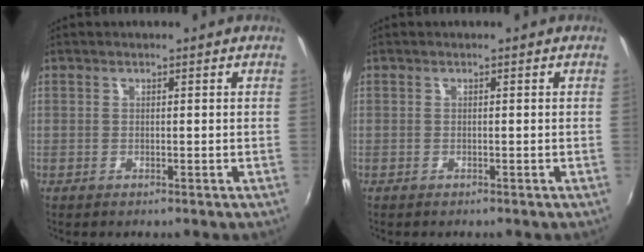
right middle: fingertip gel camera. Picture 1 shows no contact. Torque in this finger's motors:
{"motor_torque": [0.93, -1.21, 0.11, 0.06]}